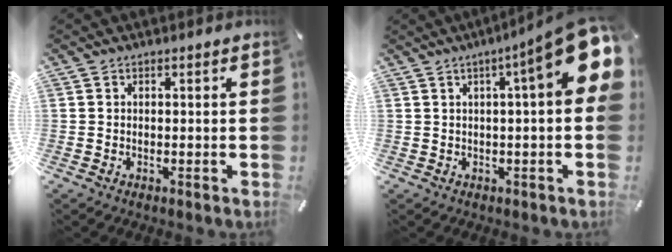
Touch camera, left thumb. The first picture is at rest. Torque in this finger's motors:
{"motor_torque": [0.63, 0.68, 0.69, 0.45, 0.23]}